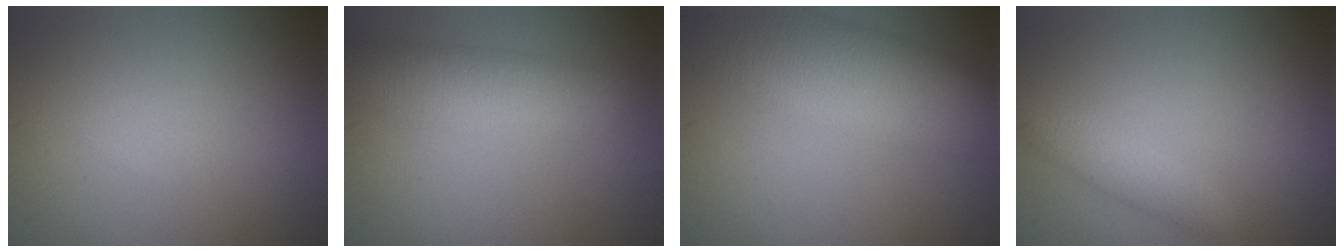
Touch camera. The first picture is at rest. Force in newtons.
{"total": 5.7, "press": 5.7, "slide": 0.3}
{"total": 11.5, "press": 11.5, "slide": 0.7}
{"total": 1.9, "press": 1.9, "slide": 0.1}